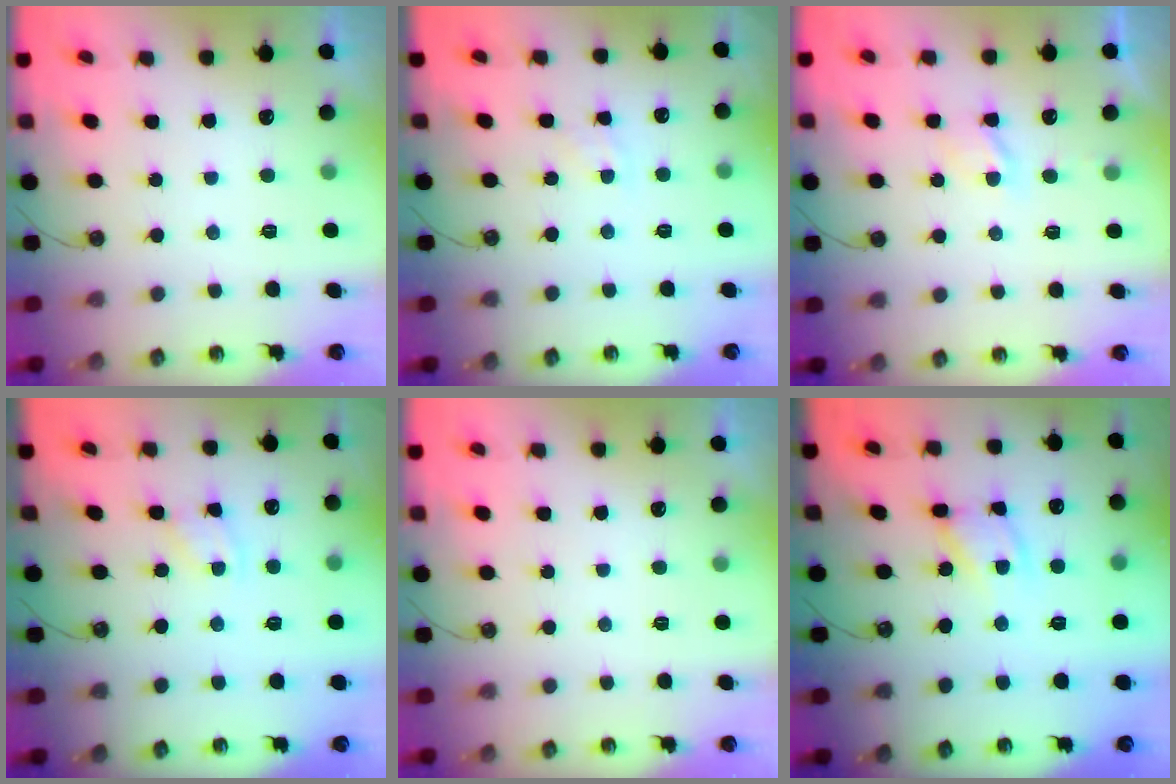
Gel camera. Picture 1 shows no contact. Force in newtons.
{"total": 3.9, "press": 3.9, "slide": 0.5}
{"total": 3.9, "press": 3.9, "slide": 0.6}
{"total": 2.7, "press": 2.7, "slide": 0.4}
{"total": 0.0}
{"total": 9.9, "press": 9.9, "slide": 0.8}